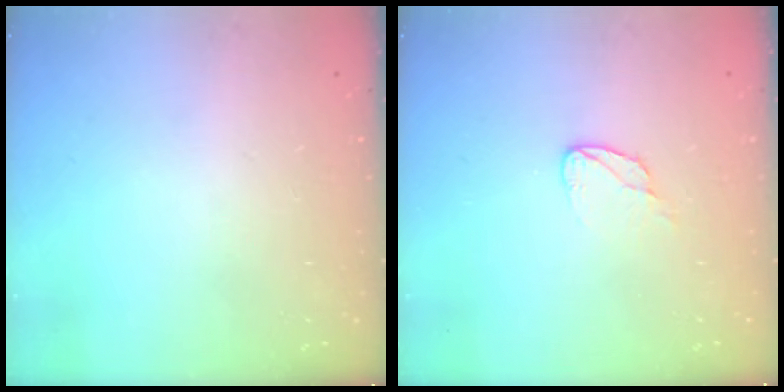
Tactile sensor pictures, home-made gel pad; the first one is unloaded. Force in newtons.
{"total": 5.2, "press": 5.1, "slide": 0.5}